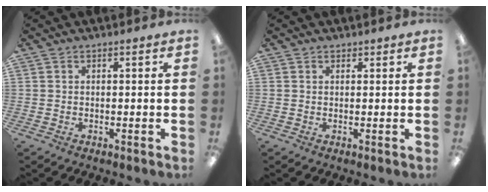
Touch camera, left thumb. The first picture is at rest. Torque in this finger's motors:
{"motor_torque": [-0.23, -0.09, 0.04, 0.05, -0.01]}